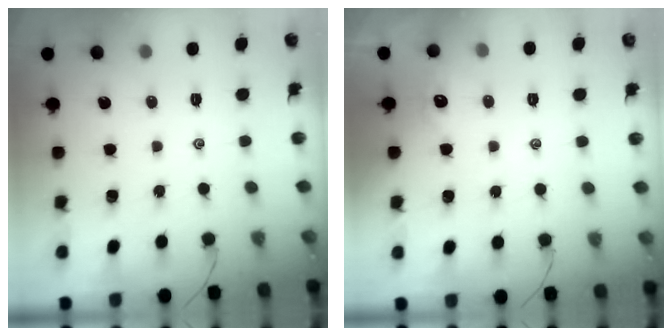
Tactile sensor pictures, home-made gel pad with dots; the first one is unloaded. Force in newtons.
{"total": 2.4, "press": 2.4, "slide": 0.3}